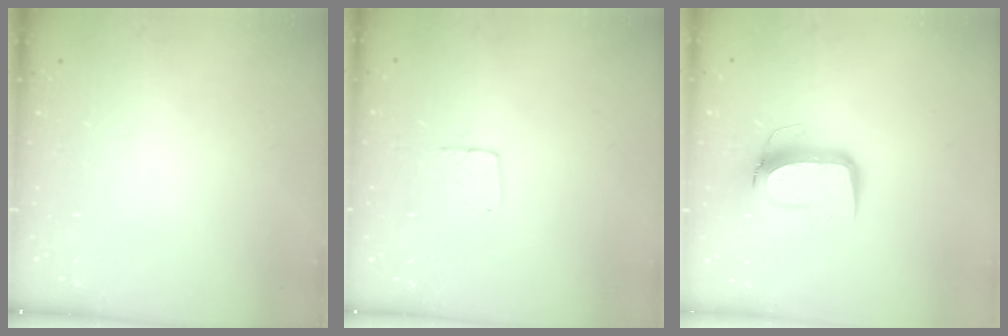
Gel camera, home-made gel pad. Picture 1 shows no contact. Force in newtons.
{"total": 3.9, "press": 3.9, "slide": 0.3}
{"total": 10.9, "press": 10.9, "slide": 1.2}